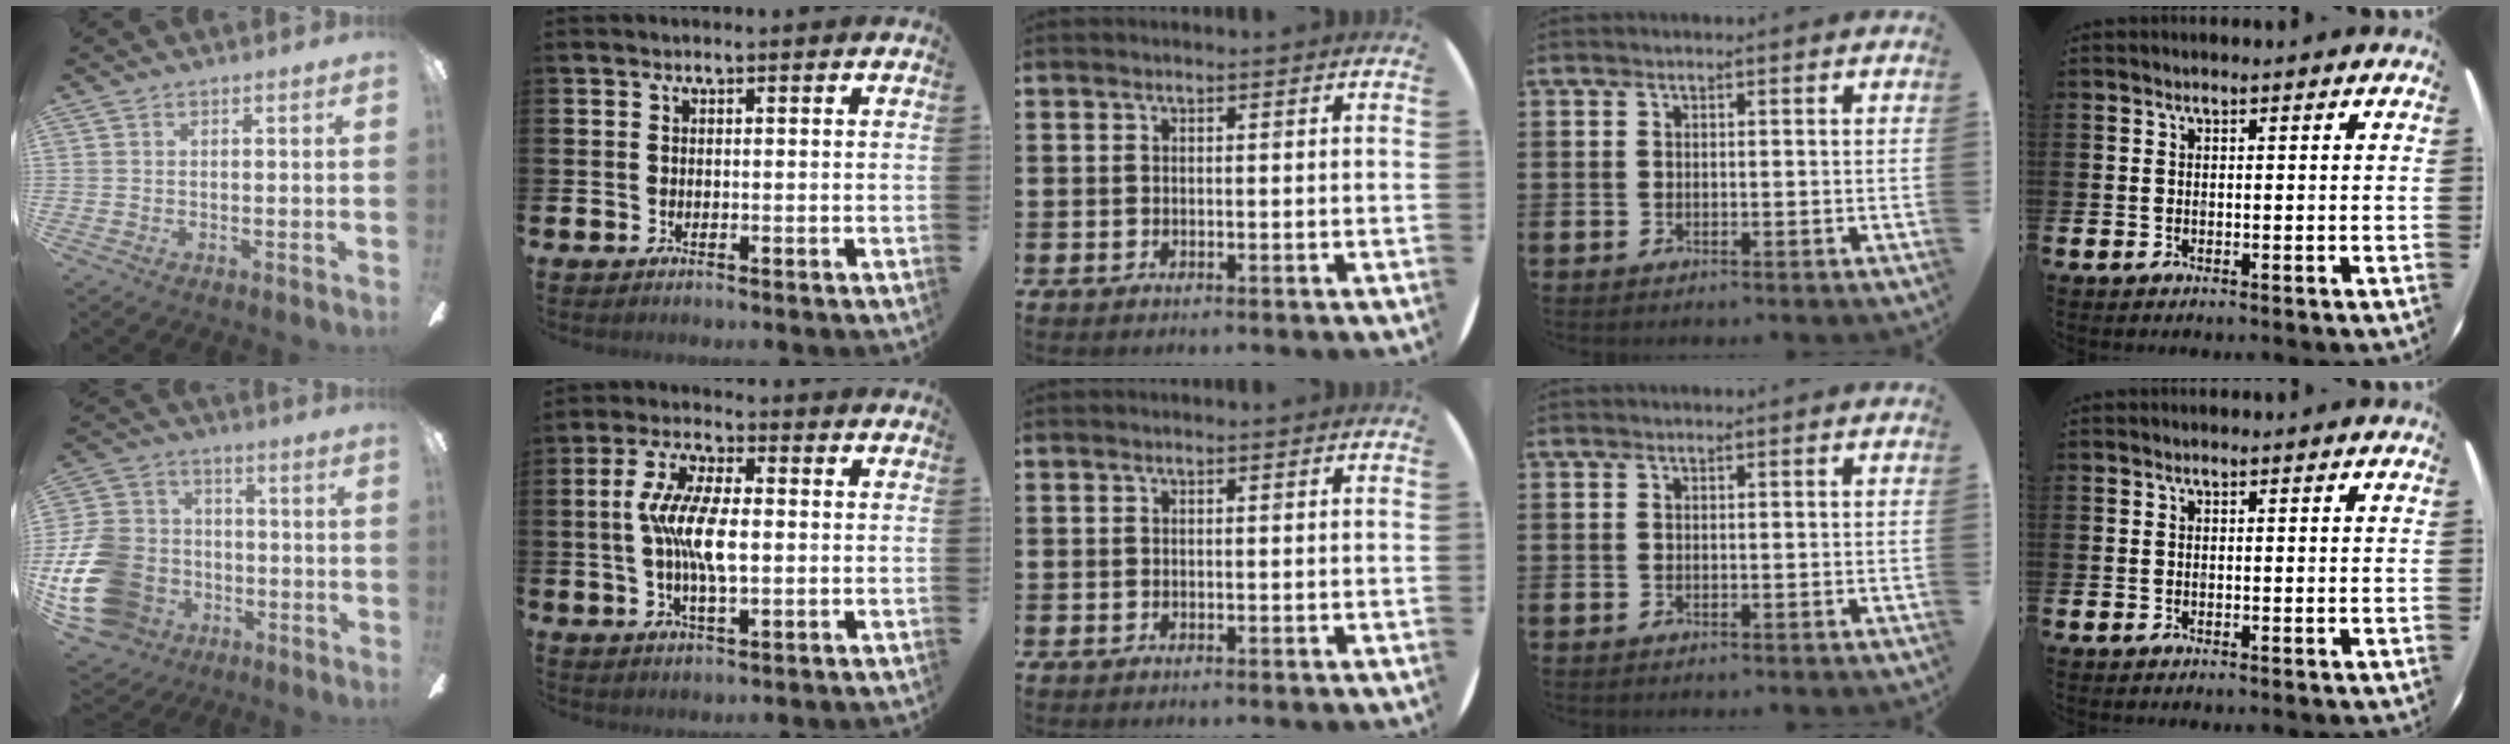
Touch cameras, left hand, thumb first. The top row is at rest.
{"thumb": {"total": 20.1, "force": [-6.6, 15.7, 10.7], "torque": [-0.228, 0.046, -0.101]}, "index": {"total": 8.7, "force": [0.4, 3.4, 7.9], "torque": [-0.156, 0.006, 0.002]}}